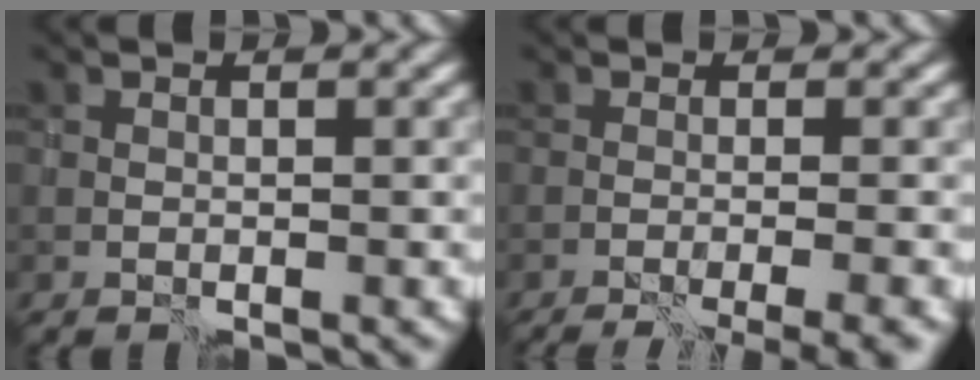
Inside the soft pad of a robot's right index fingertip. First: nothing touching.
{"total": 6.3, "force": [-4.8, 0.9, 3.9], "torque": [-0.030, -0.002, -0.051]}